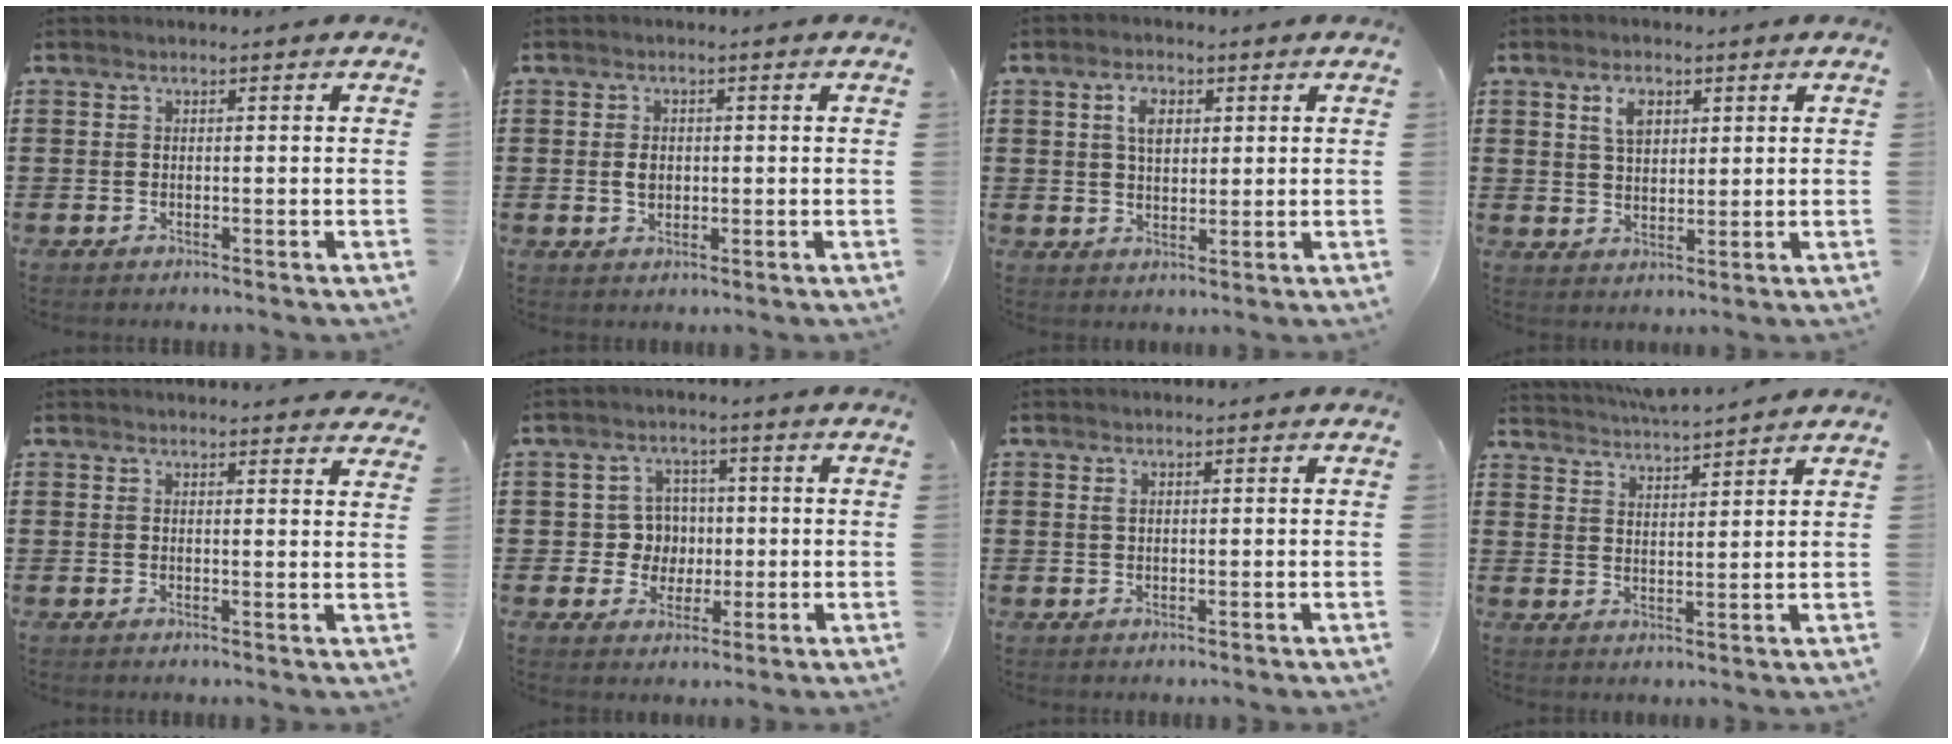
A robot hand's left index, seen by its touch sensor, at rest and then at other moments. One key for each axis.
{"total": 2.3, "fx": 0.1, "fy": 1.7, "fz": 1.5, "tx": -0.033, "ty": 0.006, "tz": 0.000}
{"total": 4.2, "fx": 1.5, "fy": 2.6, "fz": 2.9, "tx": -0.058, "ty": 0.008, "tz": 0.024}
{"total": 4.2, "fx": 2.1, "fy": 2.4, "fz": 2.7, "tx": -0.053, "ty": 0.006, "tz": 0.036}
{"total": 2.3, "fx": 2.3, "fy": -0.1, "fz": 0.3, "tx": -0.004, "ty": -0.008, "tz": 0.042}
{"total": 5.3, "fx": 0.1, "fy": 5.1, "fz": 1.5, "tx": -0.044, "ty": 0.013, "tz": -0.001}
{"total": 1.0, "fx": 0.5, "fy": 0.4, "fz": 0.7, "tx": -0.015, "ty": 0.004, "tz": 0.009}
{"total": 4.1, "fx": 4.0, "fy": -0.5, "fz": 0.2, "tx": -0.019, "ty": -0.022, "tz": 0.071}